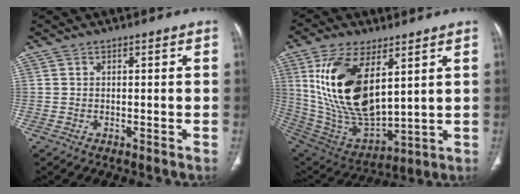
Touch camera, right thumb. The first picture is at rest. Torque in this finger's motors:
{"motor_torque": [-1.51, 2.92, 2.01, 0.76, 0.61]}